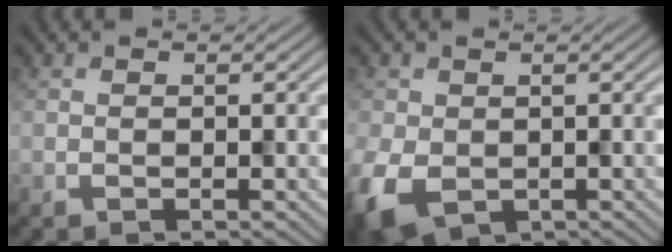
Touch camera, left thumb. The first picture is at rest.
{"total": 7.6, "force": [-2.7, 5.2, 4.7], "torque": [-0.120, -0.030, -0.035]}